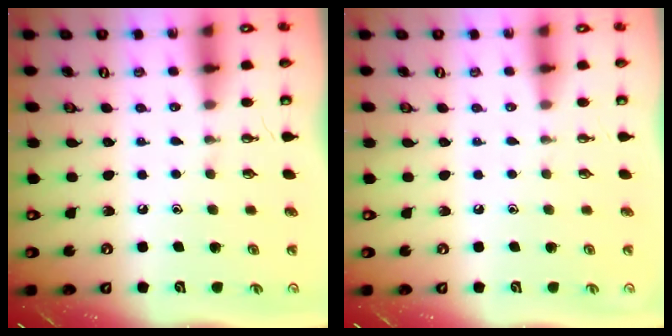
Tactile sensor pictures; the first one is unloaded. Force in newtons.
{"total": 0.0}